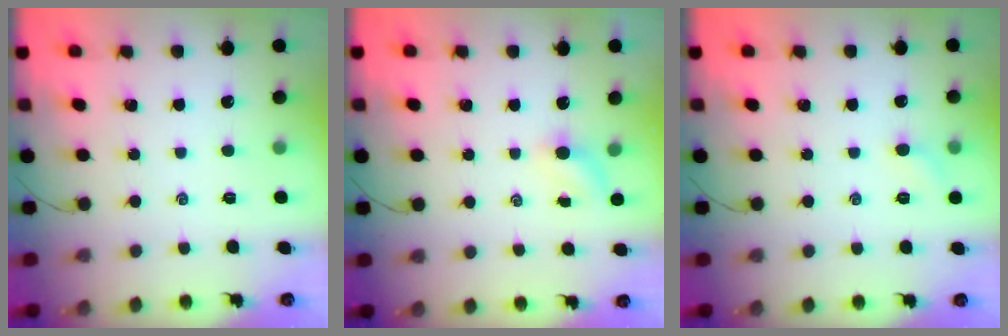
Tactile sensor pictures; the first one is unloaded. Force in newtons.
{"total": 3.6, "press": 3.5, "slide": 1.0}
{"total": 4.4, "press": 4.2, "slide": 1.3}